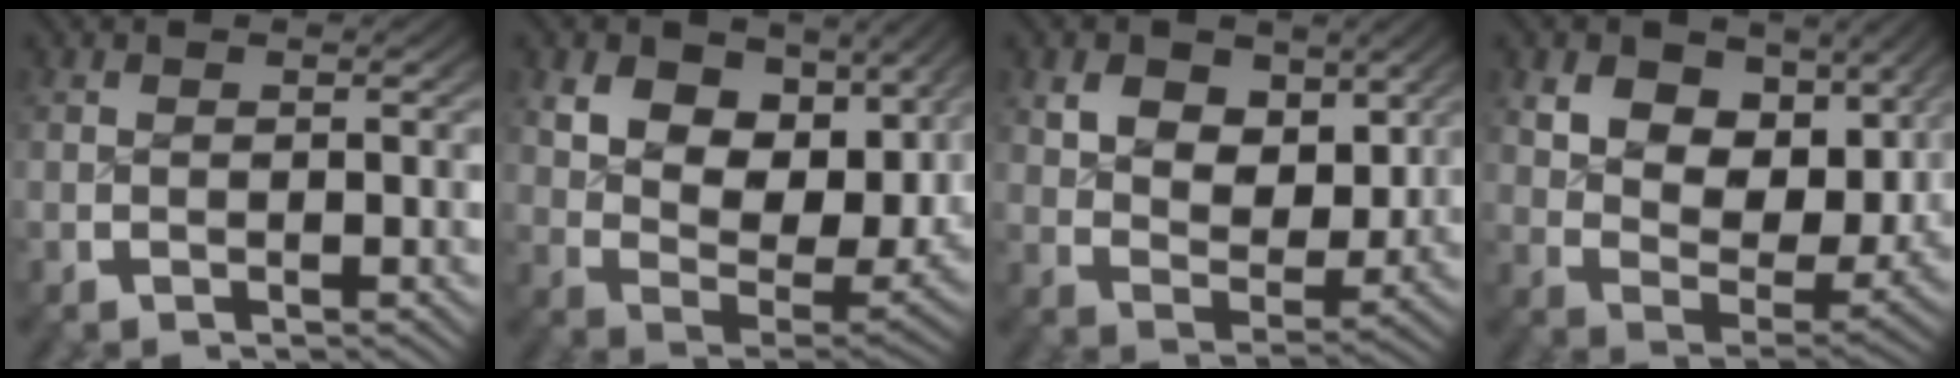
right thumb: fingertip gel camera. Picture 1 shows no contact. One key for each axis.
{"total": 10.4, "fx": 2.2, "fy": 7.0, "fz": 7.4, "tx": -0.138, "ty": -0.037, "tz": 0.048}
{"total": 6.0, "fx": 1.5, "fy": 4.3, "fz": 3.9, "tx": -0.079, "ty": -0.035, "tz": 0.038}
{"total": 9.4, "fx": 2.1, "fy": 6.5, "fz": 6.5, "tx": -0.122, "ty": -0.036, "tz": 0.046}